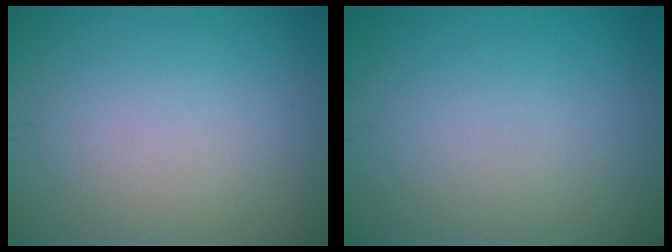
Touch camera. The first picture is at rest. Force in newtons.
{"total": 0.0}